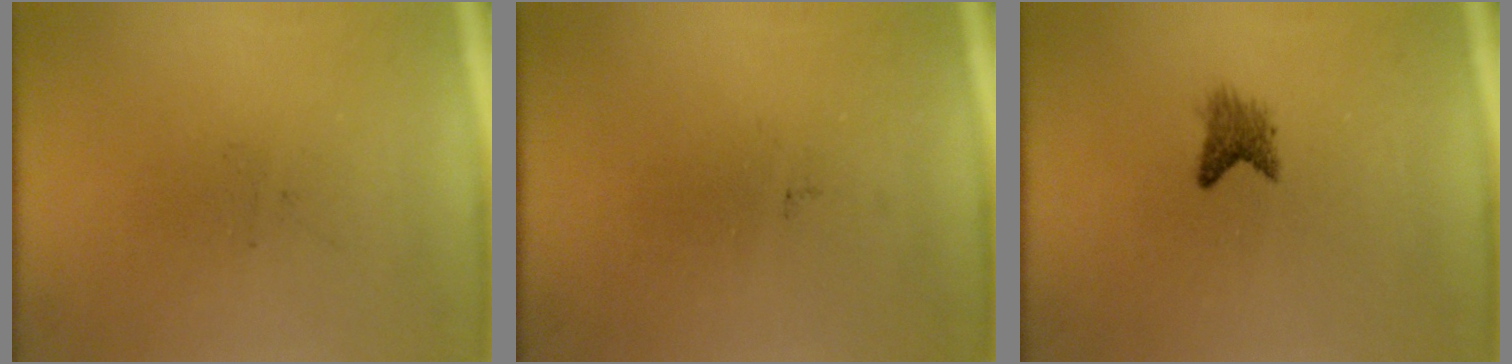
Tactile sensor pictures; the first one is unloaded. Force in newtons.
{"total": 0.0}
{"total": 2.1}